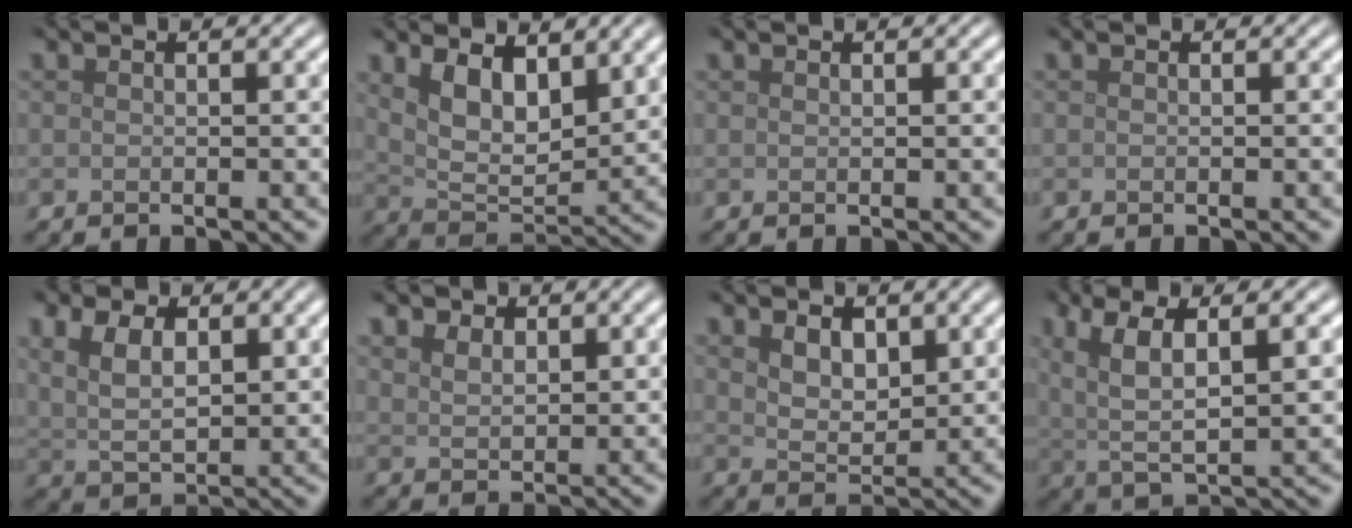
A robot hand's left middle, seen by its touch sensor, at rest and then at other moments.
{"total": 6.0, "force": [2.7, 2.9, 4.5], "torque": [-0.090, -0.010, 0.050]}
{"total": 0.0}
{"total": 0.0}
{"total": 5.0, "force": [1.7, 2.8, 3.7], "torque": [-0.081, -0.001, 0.034]}
{"total": 2.7, "force": [1.8, 1.6, 1.1], "torque": [-0.027, -0.003, 0.034]}
{"total": 3.0, "force": [1.6, 1.7, 1.8], "torque": [-0.040, -0.006, 0.033]}
{"total": 6.2, "force": [2.1, 2.2, 5.4], "torque": [-0.114, -0.002, 0.042]}